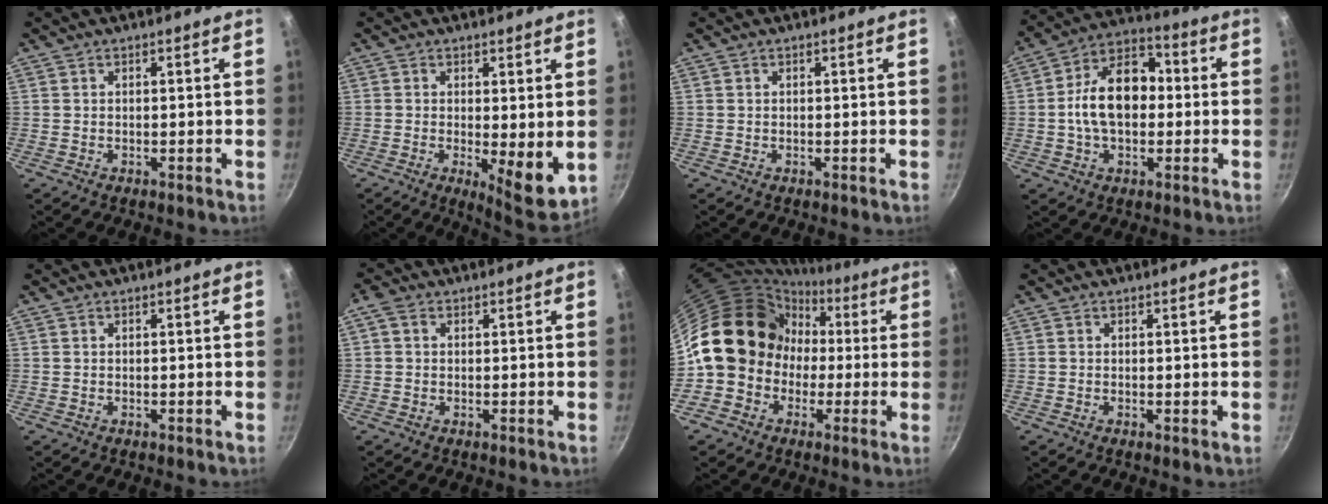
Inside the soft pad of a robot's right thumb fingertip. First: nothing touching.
{"total": 8.2, "force": [-0.2, 2.7, 7.8], "torque": [-0.098, -0.026, 0.003]}
{"total": 0.0}
{"total": 14.5, "force": [-0.3, 9.5, 10.9], "torque": [-0.148, 0.038, -0.021]}
{"total": 0.0}
{"total": 2.3, "force": [0.6, 1.8, 1.3], "torque": [-0.026, 0.007, 0.005]}
{"total": 16.1, "force": [-0.8, 14.2, 7.6], "torque": [-0.076, 0.051, -0.023]}
{"total": 0.0}